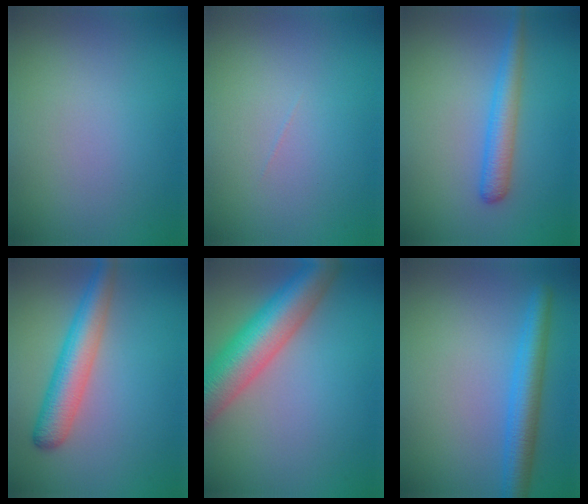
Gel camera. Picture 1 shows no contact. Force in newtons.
{"total": 0.0}
{"total": 2.8, "press": 2.8, "slide": 0.1}
{"total": 4.6, "press": 4.6, "slide": 0.2}
{"total": 8.9, "press": 8.9, "slide": 0.4}
{"total": 4.1, "press": 4.1, "slide": 0.3}